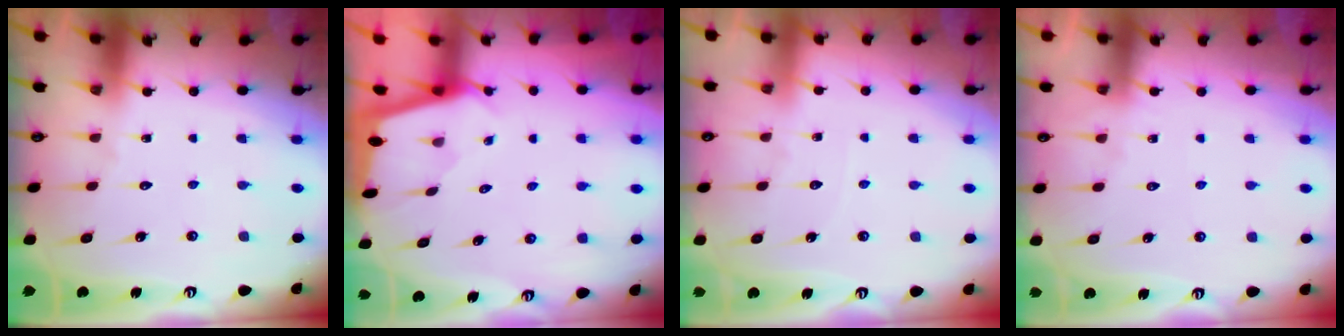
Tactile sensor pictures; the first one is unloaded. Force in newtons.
{"total": 1.9, "press": 1.9, "slide": 0.1}
{"total": 2.6, "press": 2.5, "slide": 0.4}
{"total": 6.4, "press": 6.3, "slide": 0.8}